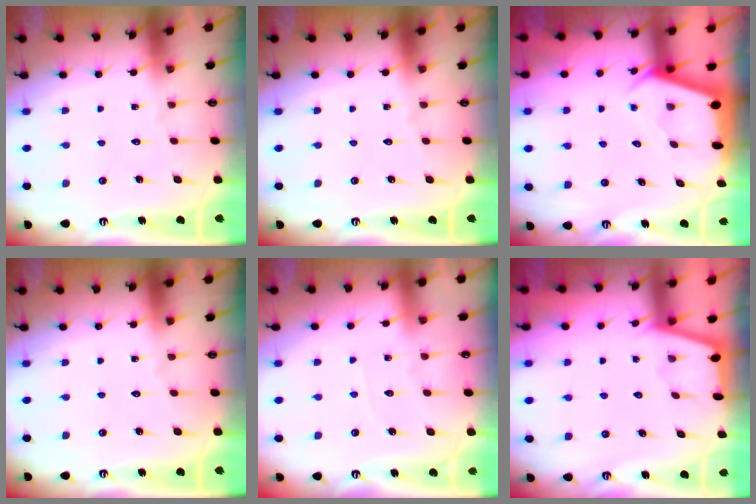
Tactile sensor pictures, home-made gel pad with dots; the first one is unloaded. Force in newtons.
{"total": 0.0}
{"total": 2.2, "press": 2.2, "slide": 0.3}
{"total": 0.0}
{"total": 2.5, "press": 2.4, "slide": 0.4}
{"total": 1.3, "press": 1.3, "slide": 0.3}